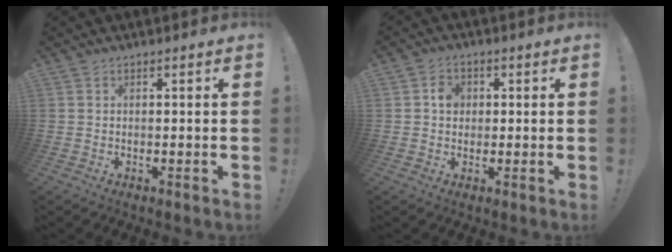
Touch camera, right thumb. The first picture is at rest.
{"total": 4.4, "force": [0.3, 3.7, 2.4], "torque": [-0.029, 0.005, 0.002]}